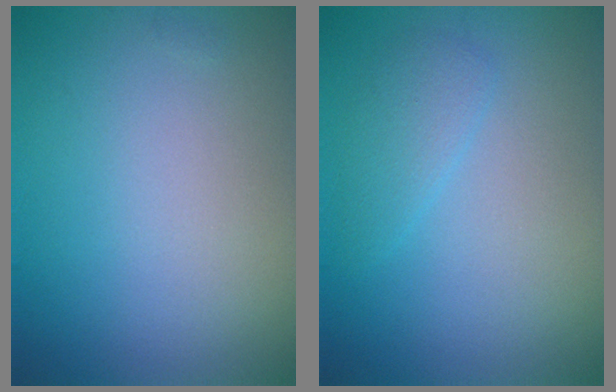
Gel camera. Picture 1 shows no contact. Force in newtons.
{"total": 1.6, "press": 1.6, "slide": 0.2}